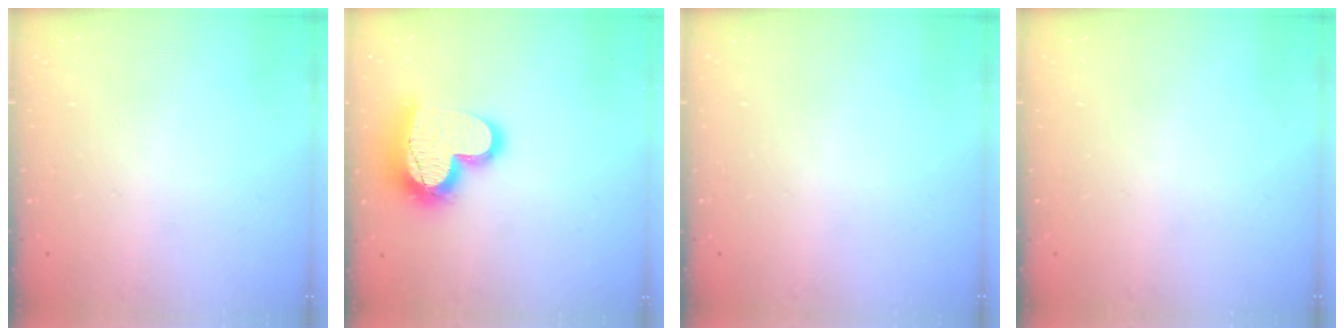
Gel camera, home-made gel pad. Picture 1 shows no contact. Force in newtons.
{"total": 19.3, "press": 19.2, "slide": 1.4}
{"total": 0.0}
{"total": 0.0}